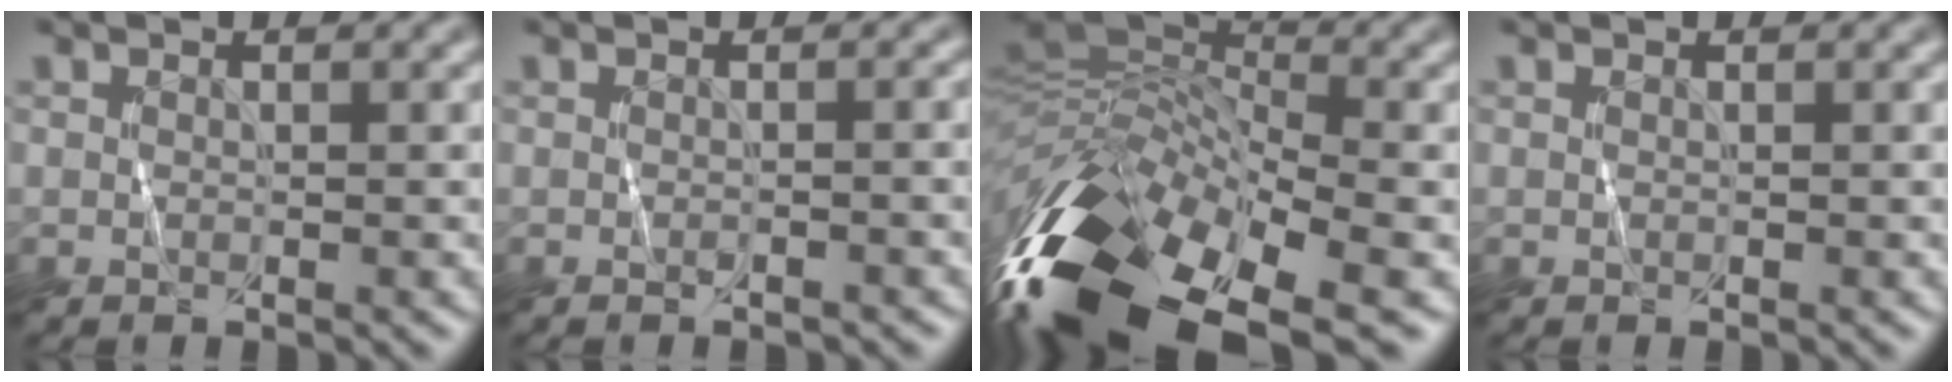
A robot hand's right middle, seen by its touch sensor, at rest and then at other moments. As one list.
[{"total": 1.8, "force": [-0.5, 0.5, 1.7], "torque": [-0.016, 0.001, -0.008]}, {"total": 16.7, "force": [-9.0, 8.0, 11.7], "torque": [-0.276, 0.001, -0.163]}, {"total": 0.0}]